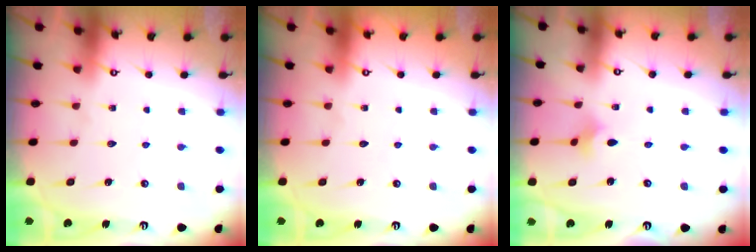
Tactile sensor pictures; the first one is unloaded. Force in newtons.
{"total": 0.0}
{"total": 1.9, "press": 1.8, "slide": 0.5}